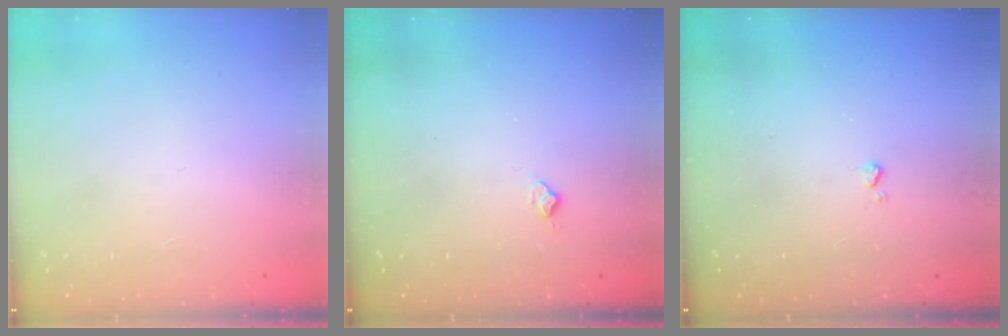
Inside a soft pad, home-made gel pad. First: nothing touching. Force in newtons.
{"total": 5.9, "press": 5.9, "slide": 0.7}
{"total": 2.5, "press": 2.4, "slide": 0.5}